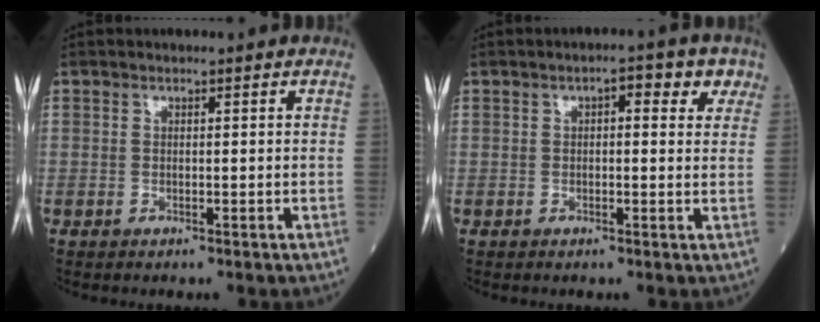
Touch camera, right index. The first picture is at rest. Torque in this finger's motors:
{"motor_torque": [0.07, 0.00, 0.03, 0.01]}